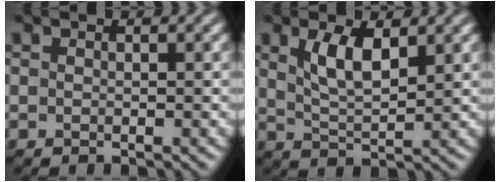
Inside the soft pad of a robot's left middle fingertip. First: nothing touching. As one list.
[{"total": 4.0, "force": [1.9, 1.5, 3.2], "torque": [-0.069, -0.002, 0.037]}]